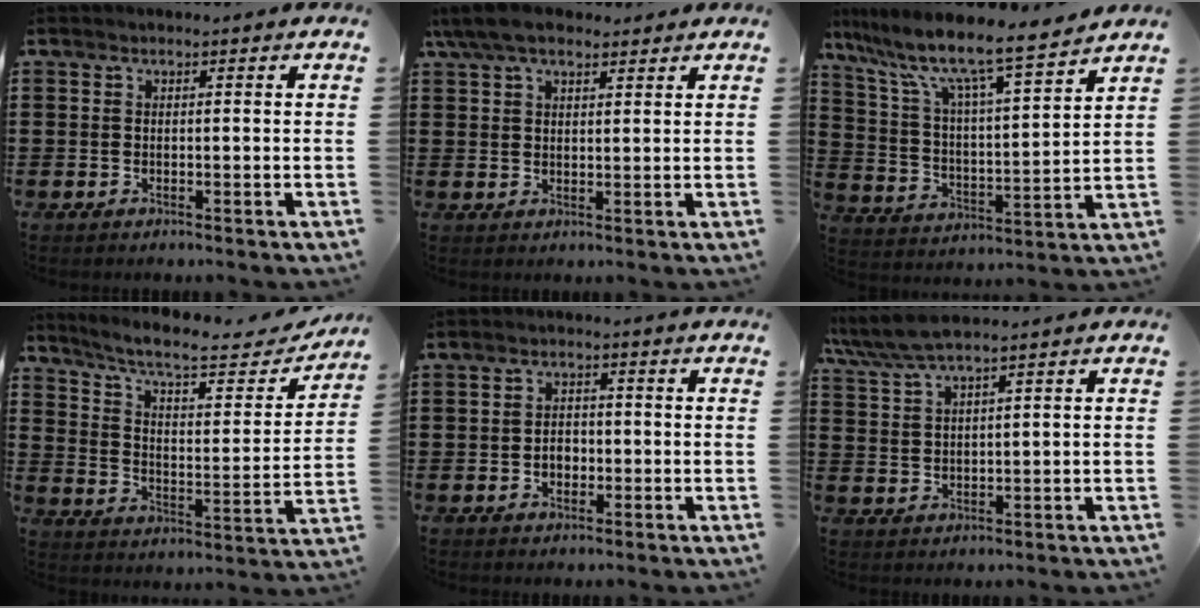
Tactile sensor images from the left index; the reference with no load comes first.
{"total": 6.5, "force": [5.0, 2.2, 3.6], "torque": [-0.082, 0.001, 0.094]}
{"total": 8.9, "force": [7.6, 0.5, 4.7], "torque": [-0.123, -0.056, 0.121]}
{"total": 8.2, "force": [6.7, 1.2, 4.6], "torque": [-0.108, -0.042, 0.107]}
{"total": 2.4, "force": [-0.8, 1.7, 1.5], "torque": [-0.024, -0.002, -0.020]}
{"total": 4.4, "force": [3.6, 0.2, 2.5], "torque": [-0.059, -0.005, 0.063]}